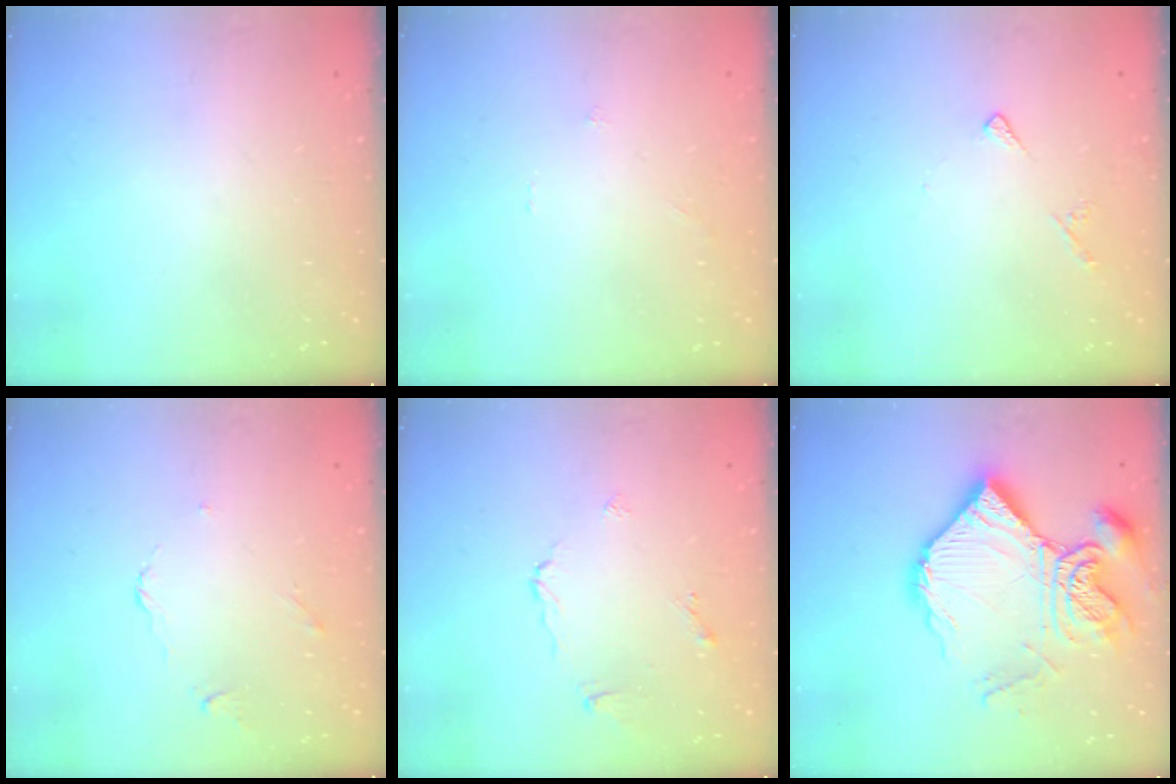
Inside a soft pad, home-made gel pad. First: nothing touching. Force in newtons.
{"total": 0.0}
{"total": 6.1, "press": 6.0, "slide": 0.6}
{"total": 2.6, "press": 2.5, "slide": 0.6}
{"total": 4.7, "press": 4.7, "slide": 0.1}
{"total": 21.2, "press": 21.1, "slide": 2.2}